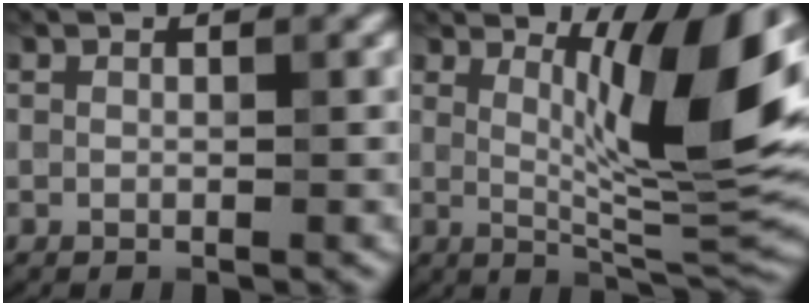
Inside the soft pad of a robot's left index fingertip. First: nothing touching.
{"total": 10.5, "force": [3.3, 2.1, 9.7], "torque": [-0.136, -0.016, 0.061]}